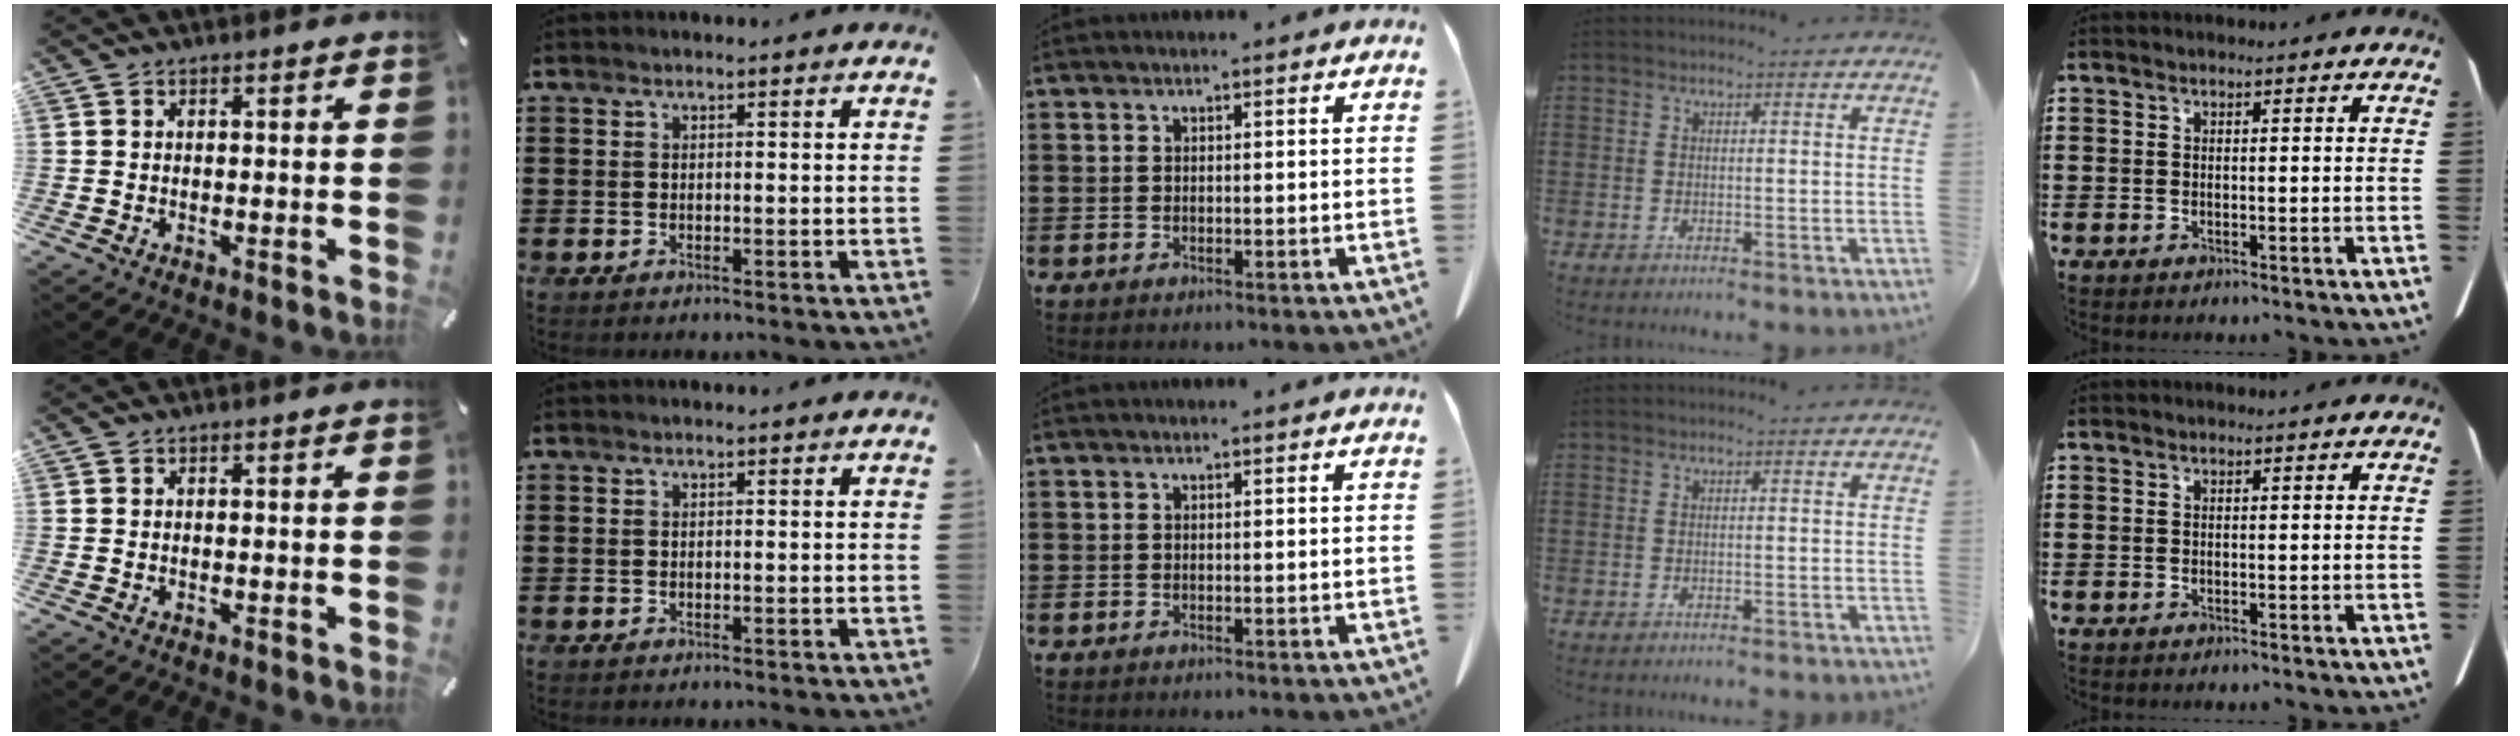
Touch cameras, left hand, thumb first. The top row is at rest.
{"ring": {"total": 0.6, "force": [-0.6, -0.1, 0.2], "torque": [-0.005, -0.002, -0.010]}}